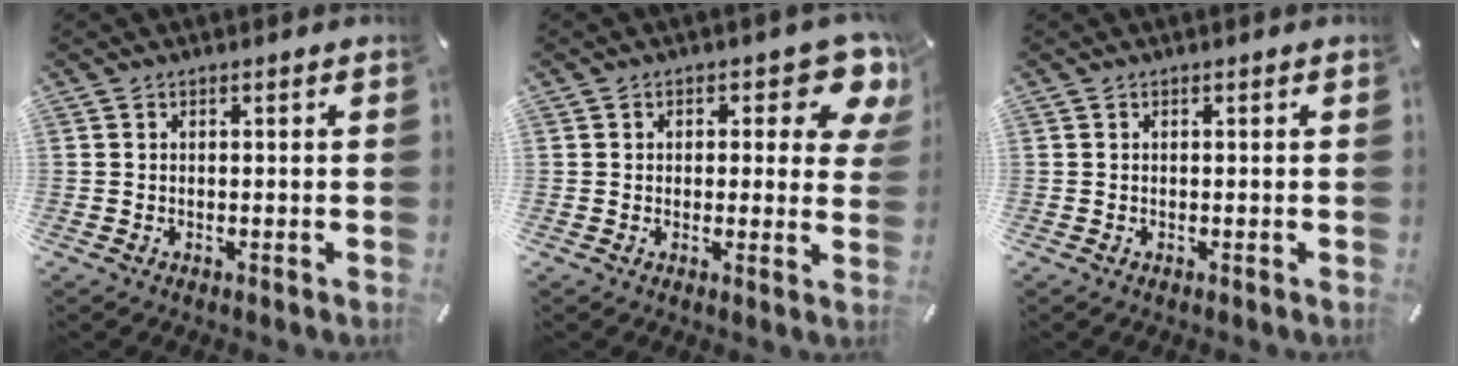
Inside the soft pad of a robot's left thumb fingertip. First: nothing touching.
{"total": 8.6, "force": [4.4, 4.3, 6.1], "torque": [-0.059, -0.024, 0.069]}
{"total": 0.0}